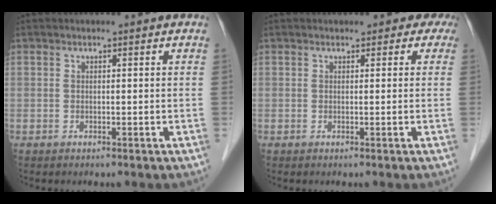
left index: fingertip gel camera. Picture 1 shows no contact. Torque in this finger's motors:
{"motor_torque": [0.01, 0.00, -0.03, -0.01]}